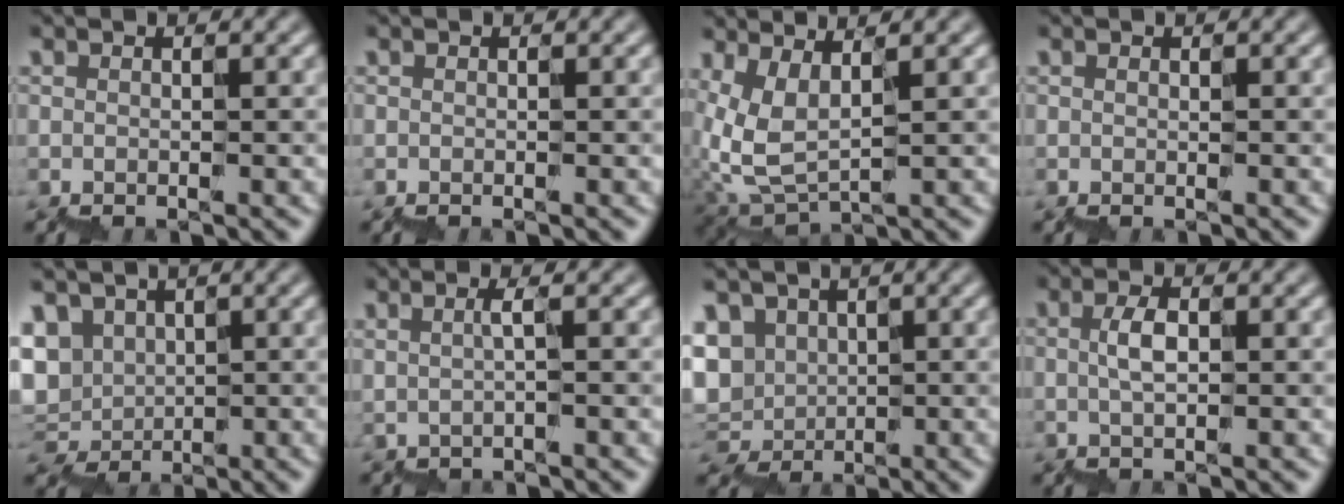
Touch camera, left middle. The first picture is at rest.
{"total": 0.0}
{"total": 3.0, "force": [2.4, 0.8, 1.6], "torque": [-0.069, 0.002, 0.056]}
{"total": 0.5, "force": [0.3, 0.0, 0.4], "torque": [-0.005, 0.002, 0.002]}
{"total": 3.7, "force": [2.6, 2.6, 0.2], "torque": [-0.027, 0.015, 0.046]}
{"total": 1.4, "force": [1.3, -0.1, 0.4], "torque": [-0.005, 0.002, 0.019]}
{"total": 3.9, "force": [2.4, 3.0, 0.4], "torque": [-0.036, 0.016, 0.041]}
{"total": 1.8, "force": [1.3, 0.1, 1.3], "torque": [-0.034, 0.012, 0.023]}